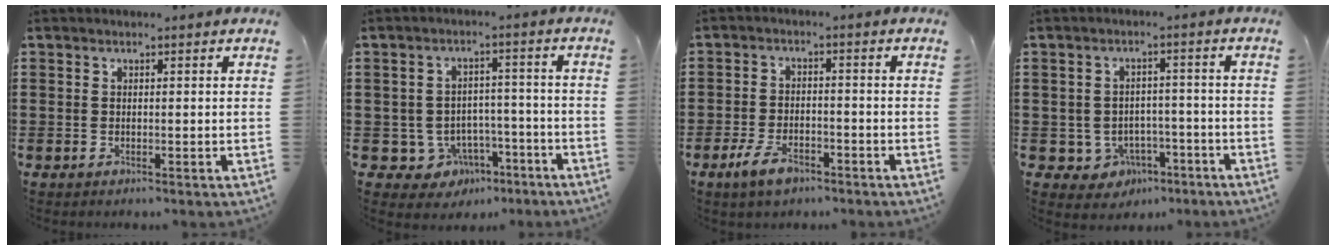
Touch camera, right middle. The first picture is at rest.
{"total": 4.8, "force": [-3.1, 3.5, 1.3], "torque": [-0.033, 0.014, -0.059]}
{"total": 4.9, "force": [-3.0, 2.2, 3.2], "torque": [-0.071, 0.003, -0.061]}
{"total": 3.6, "force": [-2.4, 2.5, 0.8], "torque": [-0.025, 0.008, -0.050]}